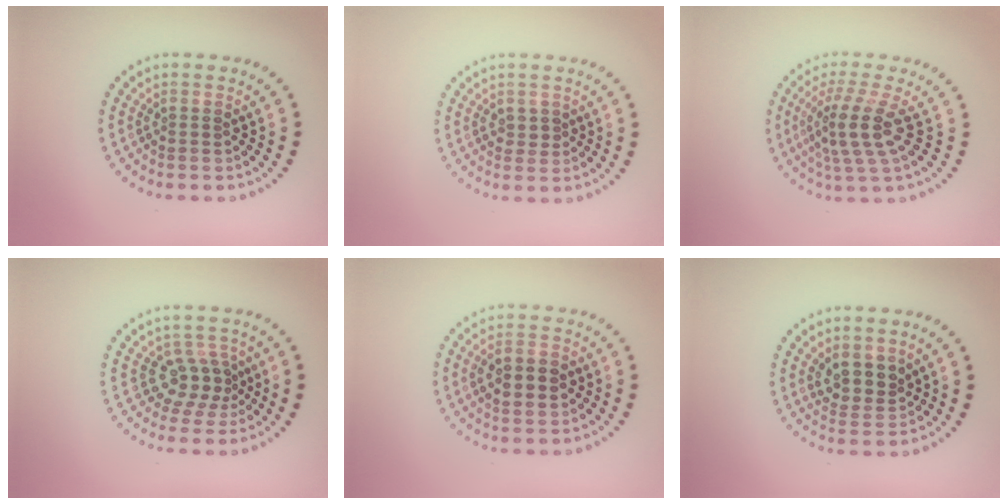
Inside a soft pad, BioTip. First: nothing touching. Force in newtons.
{"total": 0.8, "press": 0.8, "slide": 0.2}
{"total": 4.0, "press": 3.1, "slide": 2.6}
{"total": 2.9, "press": 2.3, "slide": 1.7}
{"total": 3.0, "press": 3.0, "slide": 0.2}
{"total": 3.0, "press": 2.6, "slide": 1.4}